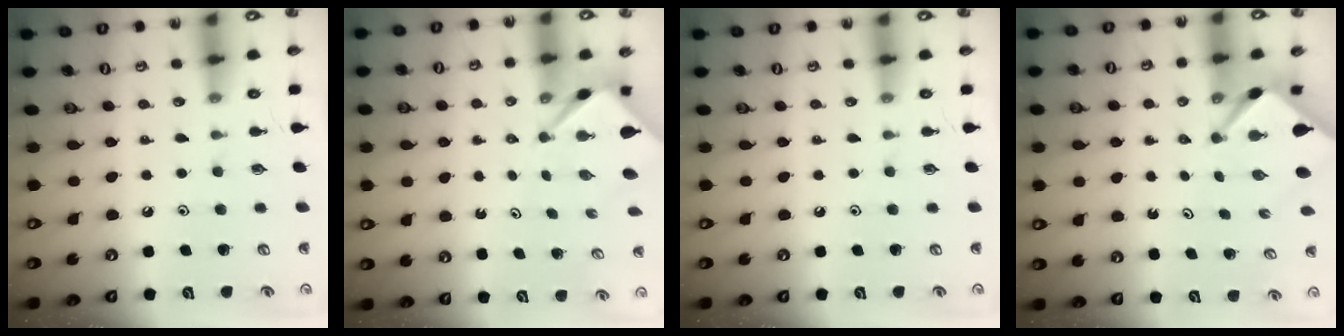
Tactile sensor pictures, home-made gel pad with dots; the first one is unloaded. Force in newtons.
{"total": 2.5, "press": 2.5, "slide": 0.1}
{"total": 0.0}
{"total": 2.6, "press": 2.6, "slide": 0.3}